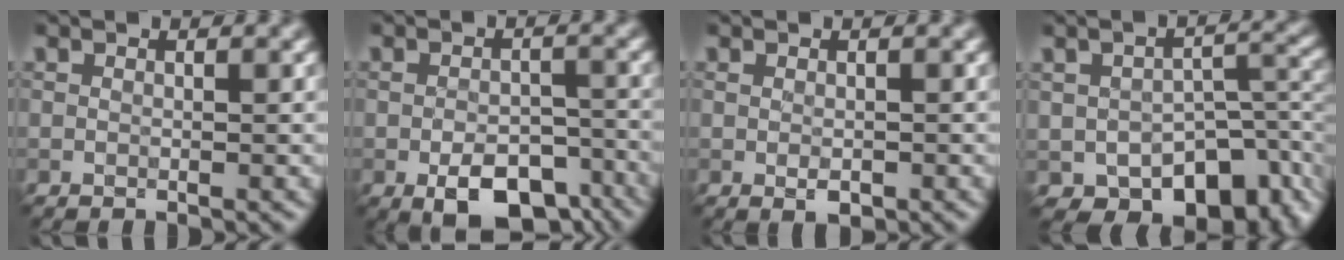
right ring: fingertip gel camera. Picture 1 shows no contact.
{"total": 6.3, "force": [-3.9, 3.1, 4.0], "torque": [-0.062, -0.008, -0.052]}
{"total": 0.9, "force": [-0.3, 0.5, 0.8], "torque": [-0.016, -0.002, 0.001]}
{"total": 9.1, "force": [-4.9, 5.4, 5.5], "torque": [-0.077, -0.027, -0.058]}